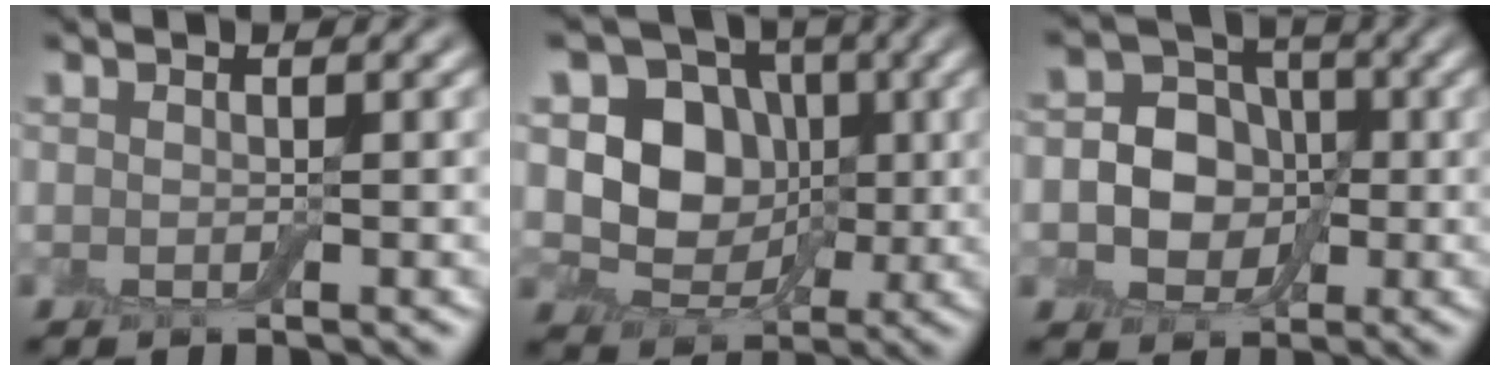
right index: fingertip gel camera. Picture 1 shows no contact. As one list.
[{"total": 6.8, "force": [0.7, 5.7, 3.6], "torque": [-0.051, -0.003, 0.002]}, {"total": 6.4, "force": [-0.4, 5.4, 3.4], "torque": [-0.033, 0.007, -0.027]}]